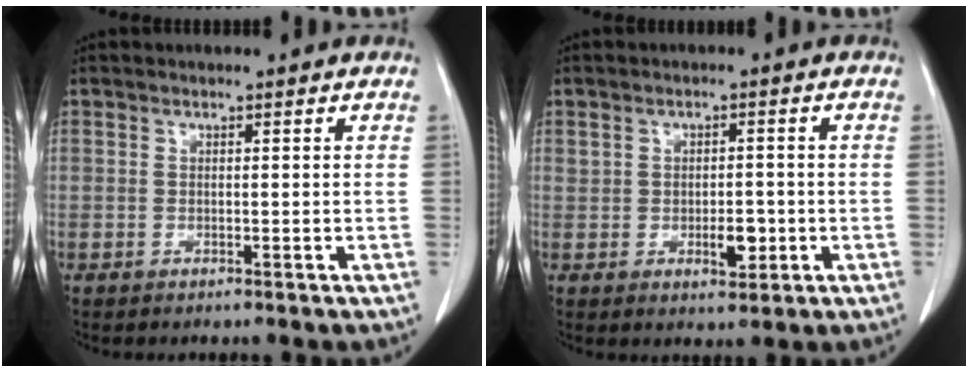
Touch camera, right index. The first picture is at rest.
{"total": 4.2, "force": [-1.0, 2.0, 3.6], "torque": [-0.055, 0.001, -0.007]}